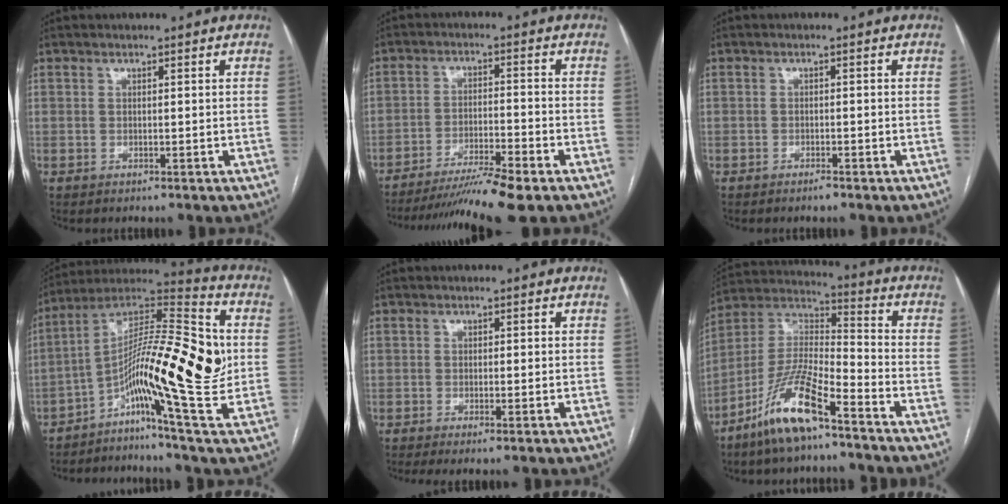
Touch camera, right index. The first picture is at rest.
{"total": 10.1, "force": [-8.2, -0.9, 5.8], "torque": [-0.091, -0.021, -0.136]}
{"total": 1.1, "force": [-0.9, 0.3, 0.6], "torque": [-0.010, 0.000, -0.015]}
{"total": 19.6, "force": [-2.7, 1.8, 19.3], "torque": [-0.336, 0.018, -0.059]}
{"total": 2.4, "force": [-0.7, 0.4, 2.2], "torque": [-0.040, -0.006, -0.012]}
{"total": 13.8, "force": [-9.1, 2.4, 10.2], "torque": [-0.212, -0.005, -0.174]}